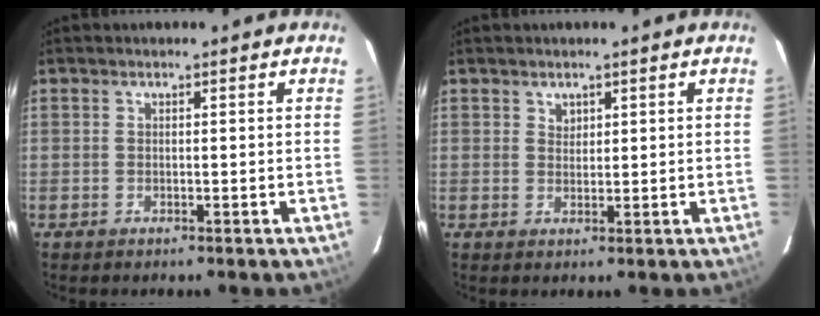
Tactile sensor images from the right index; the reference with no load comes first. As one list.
[{"total": 1.6, "force": [1.1, 1.2, 0.3], "torque": [0.000, 0.004, 0.018]}]